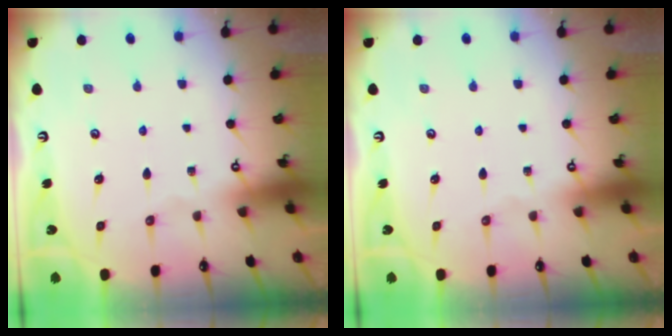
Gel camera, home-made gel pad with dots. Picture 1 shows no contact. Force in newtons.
{"total": 0.0}